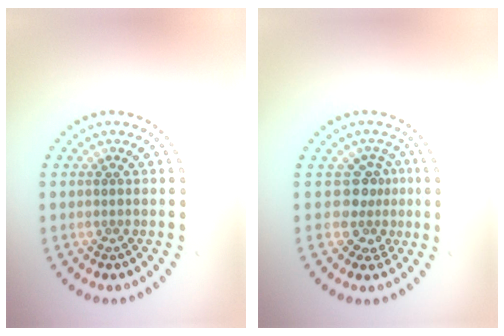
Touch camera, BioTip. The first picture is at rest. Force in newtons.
{"total": 2.5, "press": 1.8, "slide": 1.7}